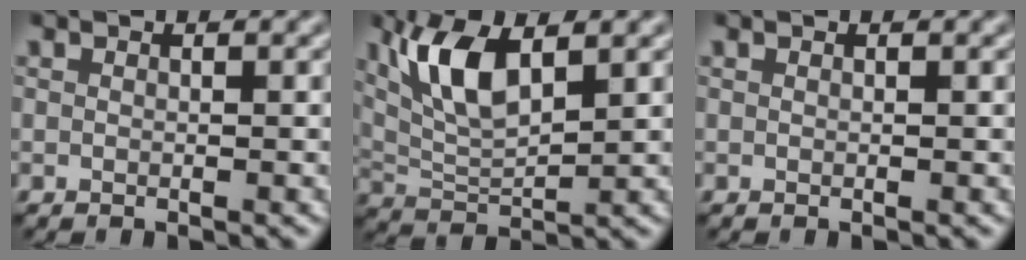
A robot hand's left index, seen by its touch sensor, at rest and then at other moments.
{"total": 6.0, "force": [2.4, 2.3, 5.0], "torque": [-0.108, 0.003, 0.049]}
{"total": 0.0}